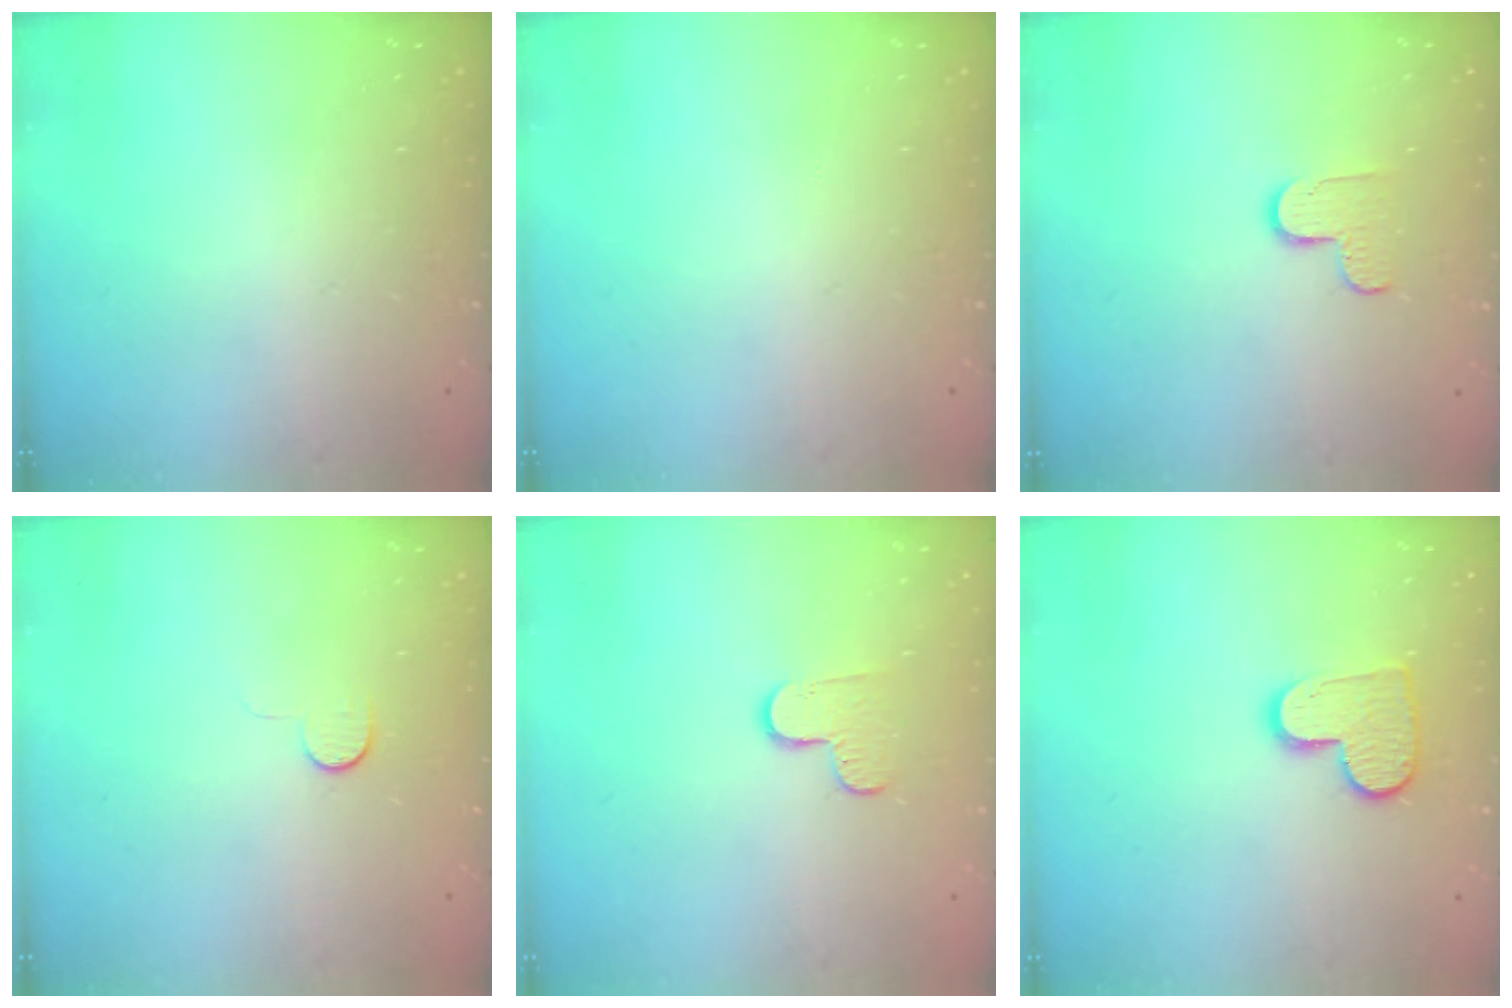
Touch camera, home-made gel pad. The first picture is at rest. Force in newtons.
{"total": 0.0}
{"total": 5.6, "press": 5.5, "slide": 0.4}
{"total": 5.0, "press": 5.0, "slide": 0.5}
{"total": 6.1, "press": 6.1, "slide": 0.6}
{"total": 9.6, "press": 9.6, "slide": 0.6}